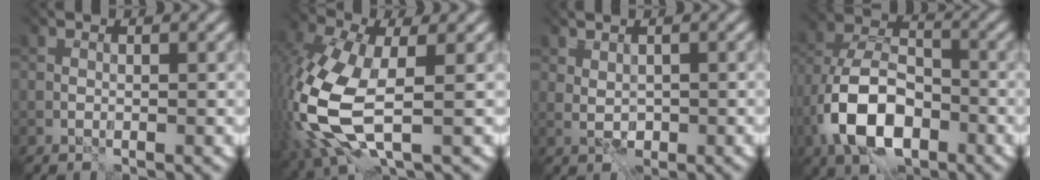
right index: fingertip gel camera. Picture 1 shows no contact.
{"total": 10.6, "force": [-1.6, 5.7, 8.8], "torque": [-0.238, -0.018, -0.035]}
{"total": 0.7, "force": [0.5, 0.3, 0.3], "torque": [-0.006, 0.000, 0.013]}
{"total": 9.1, "force": [-3.7, 5.5, 6.3], "torque": [-0.129, 0.002, -0.079]}